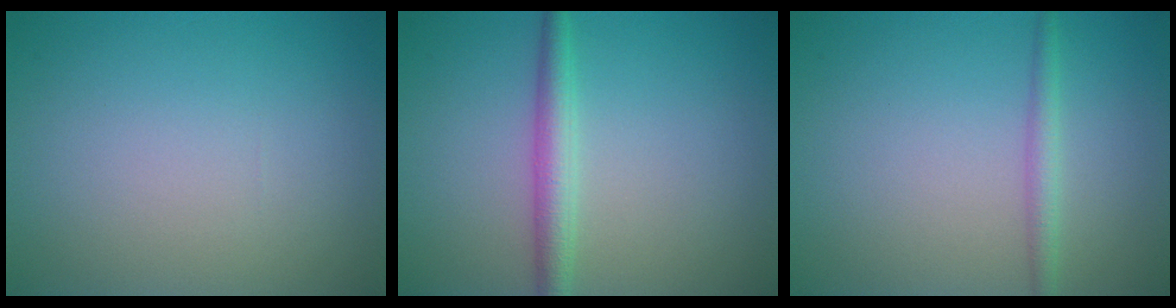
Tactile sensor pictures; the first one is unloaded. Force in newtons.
{"total": 2.7, "press": 2.7, "slide": 0.1}
{"total": 1.7, "press": 1.7, "slide": 0.1}